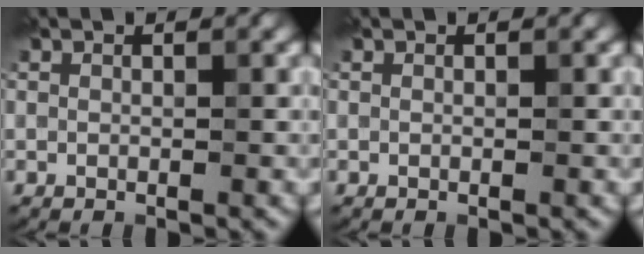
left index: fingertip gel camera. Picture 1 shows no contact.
{"total": 0.0}